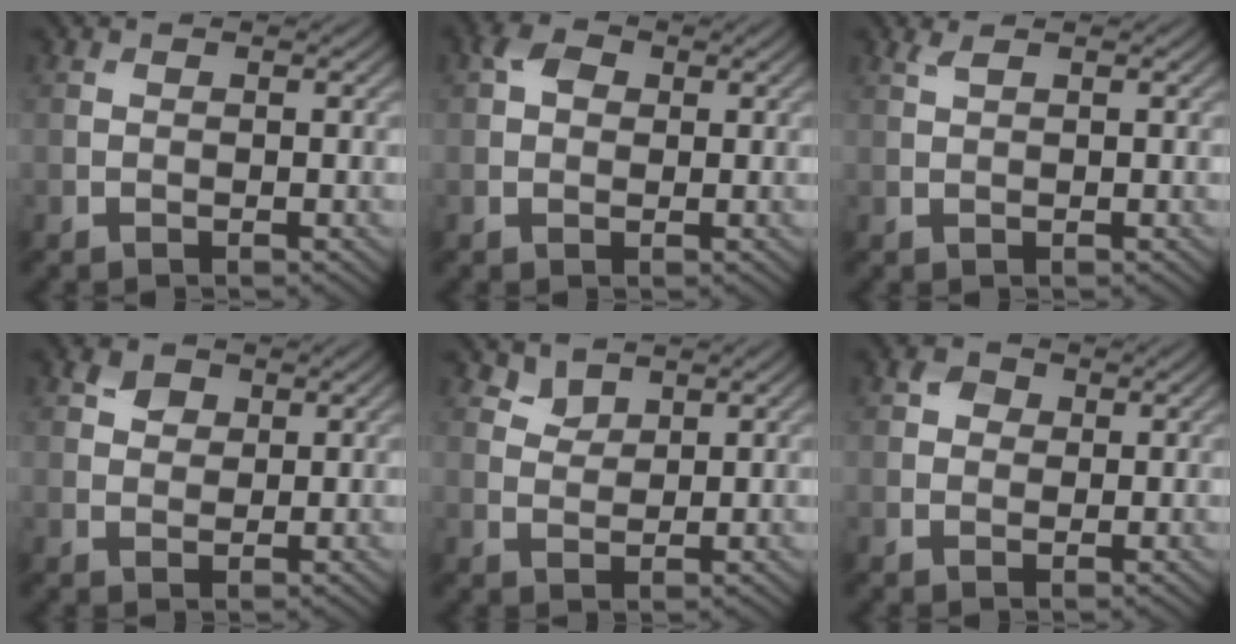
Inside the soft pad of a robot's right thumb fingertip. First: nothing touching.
{"total": 2.8, "force": [0.9, 2.1, 1.6], "torque": [-0.032, 0.005, 0.009]}
{"total": 1.0, "force": [0.7, 0.1, 0.7], "torque": [-0.021, 0.005, 0.015]}
{"total": 2.5, "force": [1.4, 1.8, 1.0], "torque": [-0.022, 0.000, 0.025]}
{"total": 2.2, "force": [1.9, 1.1, 0.5], "torque": [-0.012, -0.007, 0.042]}
{"total": 2.1, "force": [0.8, 1.7, 0.9], "torque": [-0.015, 0.002, 0.010]}